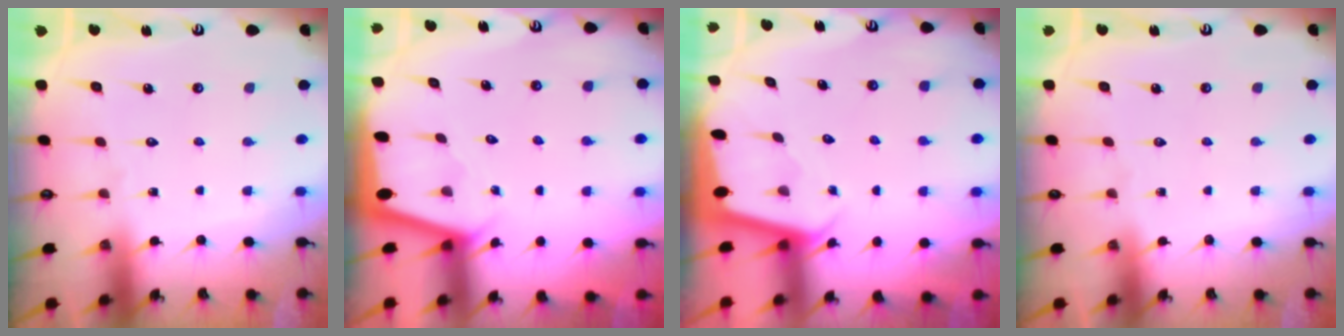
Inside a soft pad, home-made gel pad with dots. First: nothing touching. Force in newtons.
{"total": 1.9, "press": 1.9, "slide": 0.1}
{"total": 1.8, "press": 1.8, "slide": 0.1}
{"total": 0.0}